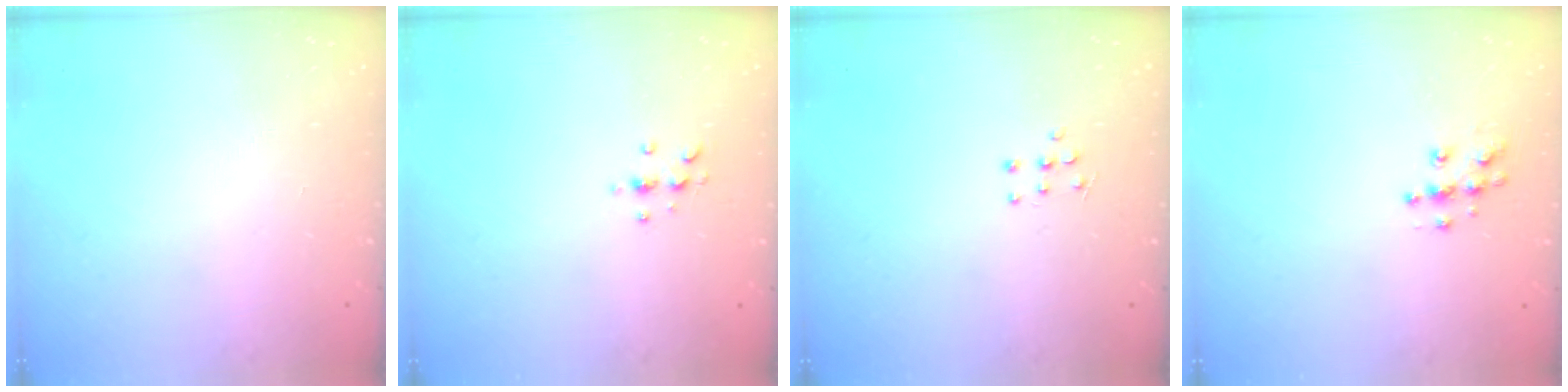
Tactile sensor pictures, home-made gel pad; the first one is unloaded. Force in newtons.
{"total": 3.8, "press": 3.7, "slide": 0.4}
{"total": 5.0, "press": 4.9, "slide": 0.5}
{"total": 7.6, "press": 7.6, "slide": 0.4}